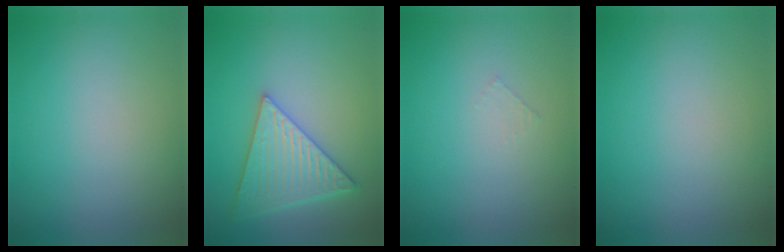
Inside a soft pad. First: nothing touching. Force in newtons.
{"total": 5.7, "press": 5.0, "slide": 2.9}
{"total": 0.5, "press": 0.5, "slide": 0.1}
{"total": 0.0}